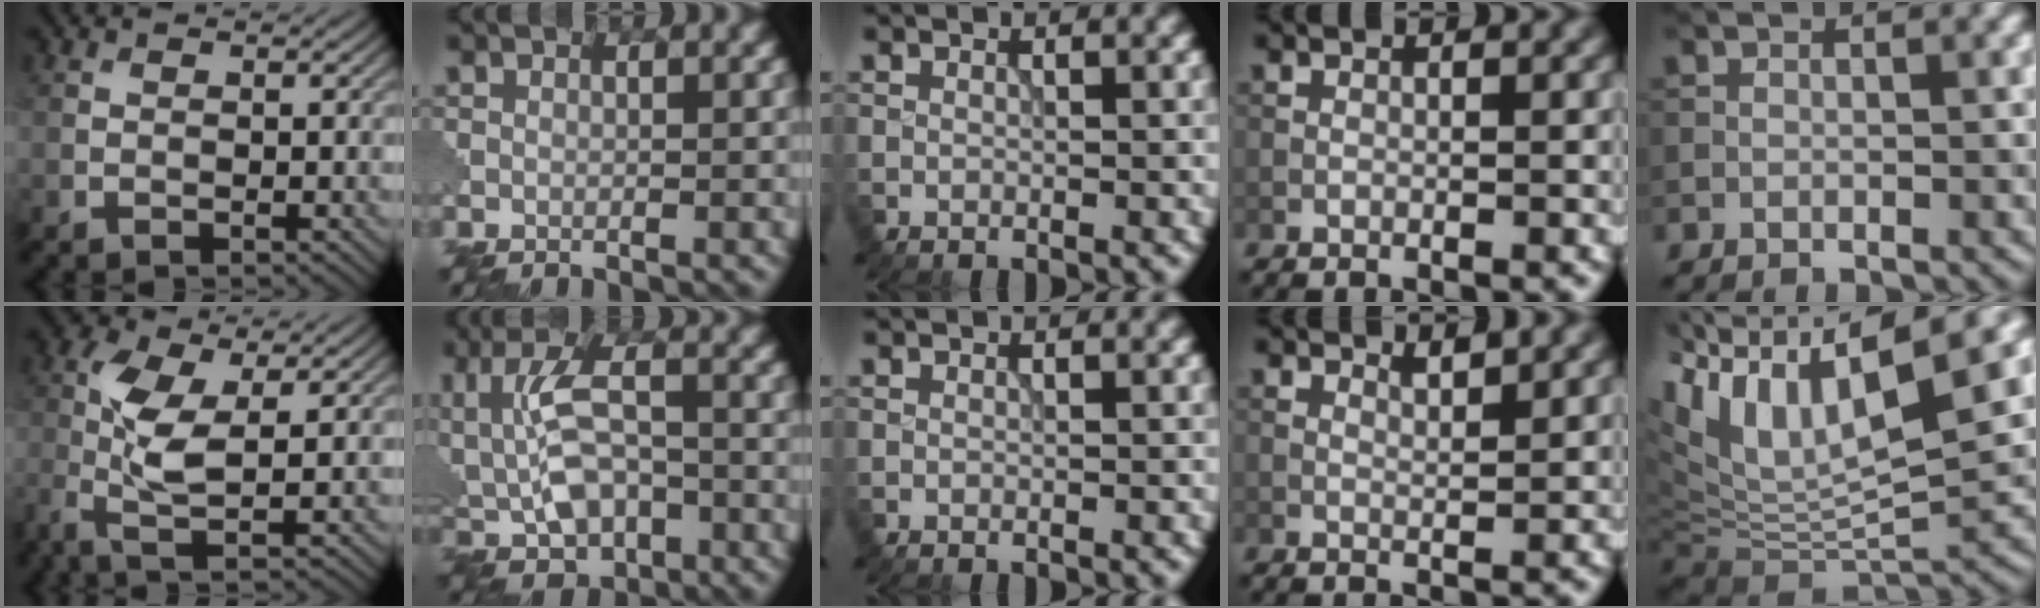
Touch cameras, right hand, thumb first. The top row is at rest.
{"thumb": {"total": 7.0, "force": [-0.4, 2.4, 6.5], "torque": [-0.161, 0.007, -0.018]}, "index": {"total": 7.5, "force": [-0.2, 4.2, 6.2], "torque": [-0.110, 0.007, -0.012]}, "ring": {"total": 1.2, "force": [1.1, 0.1, 0.6], "torque": [-0.013, -0.002, 0.019]}, "little": {"total": 12.7, "force": [4.5, 4.3, 11.1], "torque": [-0.209, 0.008, 0.080]}}